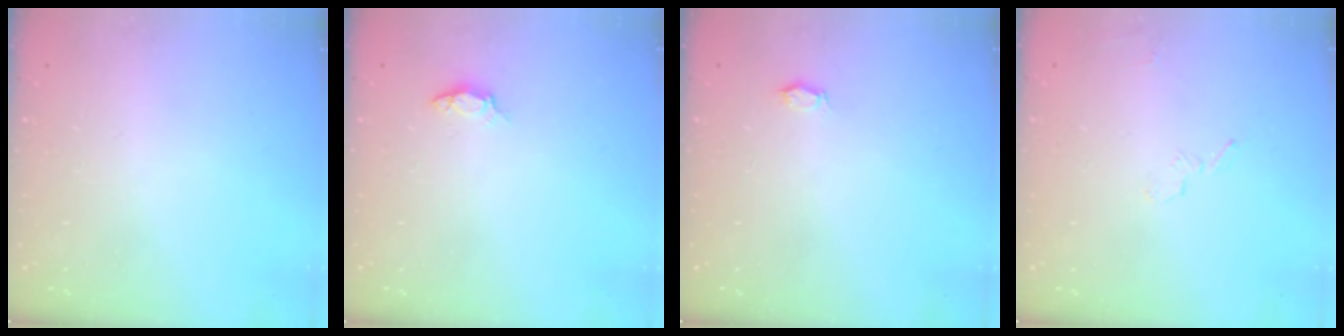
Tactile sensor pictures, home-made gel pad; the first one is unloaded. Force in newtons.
{"total": 4.1, "press": 4.1, "slide": 0.5}
{"total": 2.7, "press": 2.7, "slide": 0.3}
{"total": 4.8, "press": 4.7, "slide": 1.1}